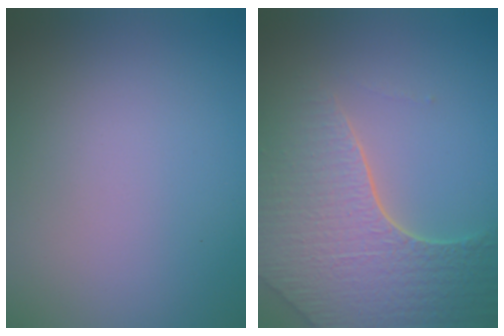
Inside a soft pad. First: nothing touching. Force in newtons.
{"total": 8.0, "press": 5.6, "slide": 5.6}